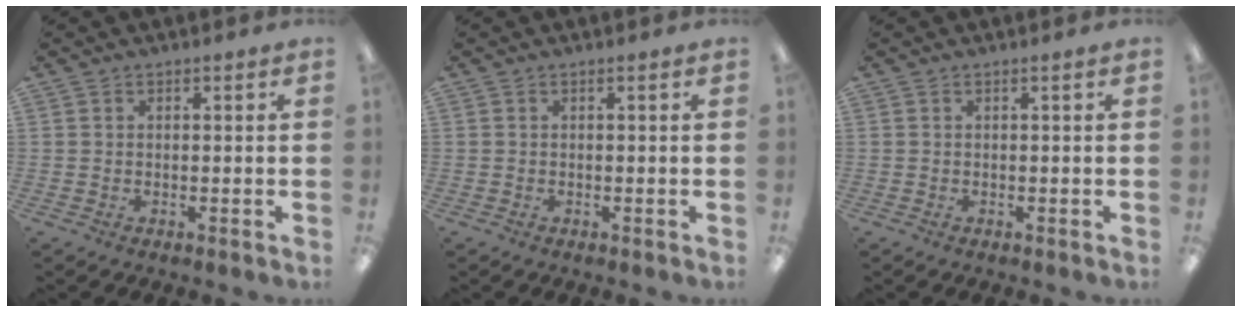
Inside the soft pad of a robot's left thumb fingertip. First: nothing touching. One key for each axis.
{"total": 0.0}
{"total": 0.0}